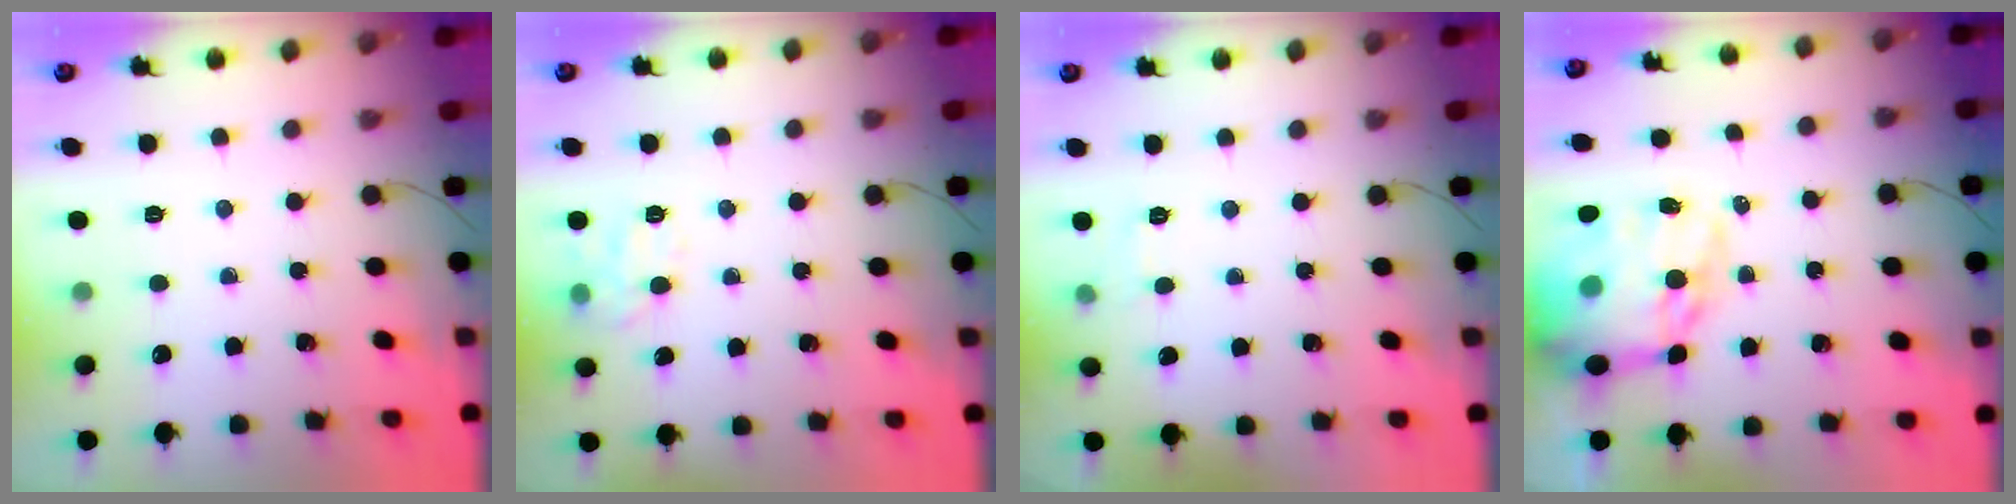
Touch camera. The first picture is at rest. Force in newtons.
{"total": 9.5, "press": 9.4, "slide": 0.9}
{"total": 2.7, "press": 2.2, "slide": 1.6}
{"total": 21.4, "press": 20.9, "slide": 4.8}